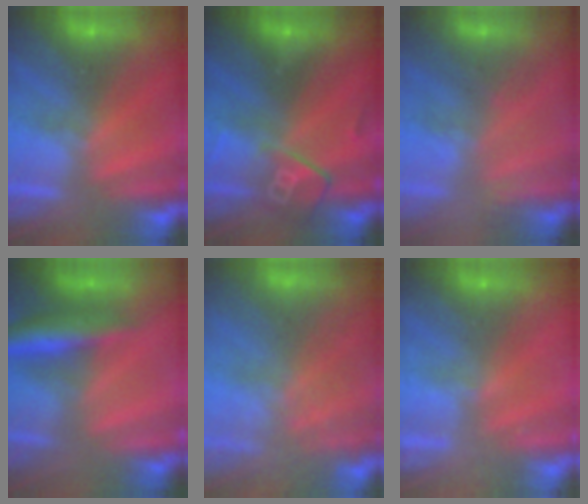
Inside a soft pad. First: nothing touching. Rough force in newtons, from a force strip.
{"total": 2.8}
{"total": 2.8}
{"total": 7.5}
{"total": 7.9}
{"total": 2.4}